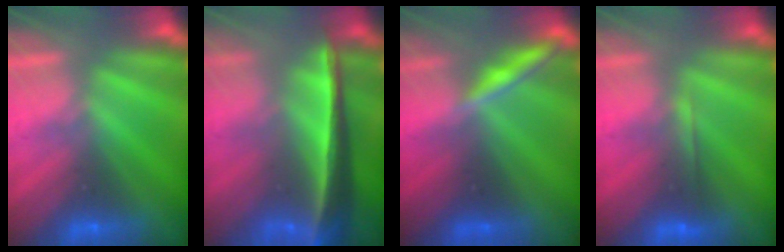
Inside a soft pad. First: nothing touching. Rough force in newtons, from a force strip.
{"total": 7.3}
{"total": 1.9}
{"total": 1.8}